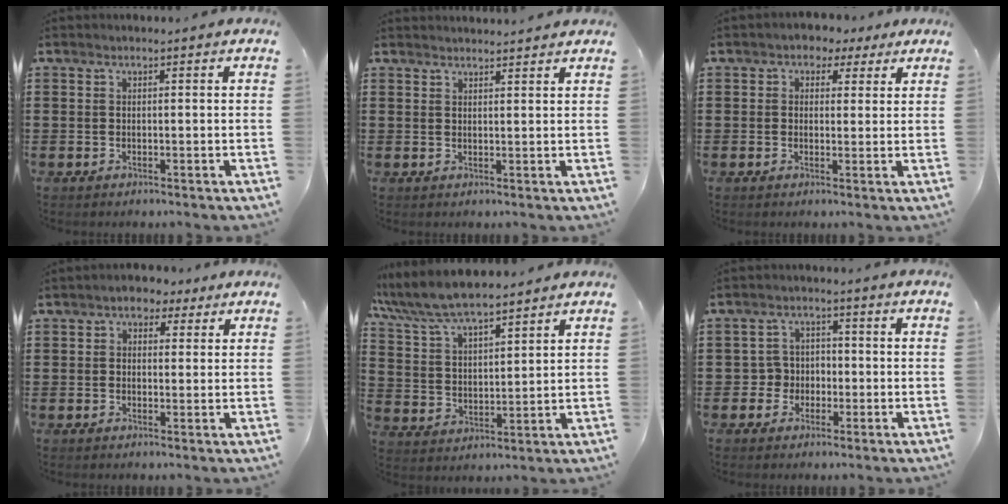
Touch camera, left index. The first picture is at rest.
{"total": 1.8, "force": [1.8, -0.1, 0.0], "torque": [-0.004, -0.001, 0.035]}
{"total": 2.5, "force": [1.3, 2.0, 0.4], "torque": [-0.021, 0.012, 0.022]}
{"total": 2.7, "force": [1.6, 1.8, 1.1], "torque": [-0.023, 0.009, 0.026]}
{"total": 7.0, "force": [6.5, 1.1, 2.5], "torque": [-0.073, -0.025, 0.116]}
{"total": 3.7, "force": [-1.3, 3.3, 1.0], "torque": [-0.032, 0.006, -0.030]}